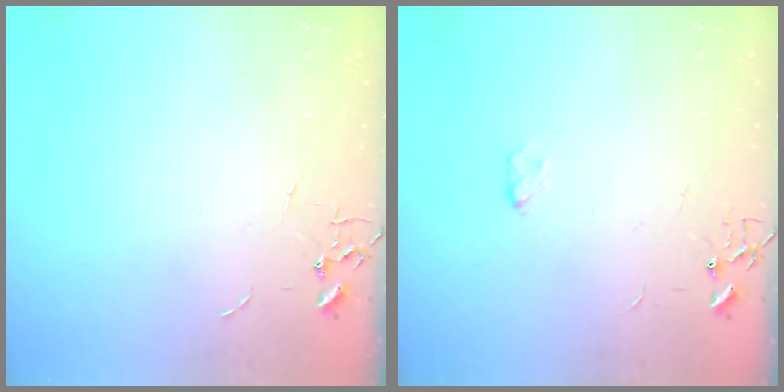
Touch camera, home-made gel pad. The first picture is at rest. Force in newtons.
{"total": 3.1, "press": 3.1, "slide": 0.4}